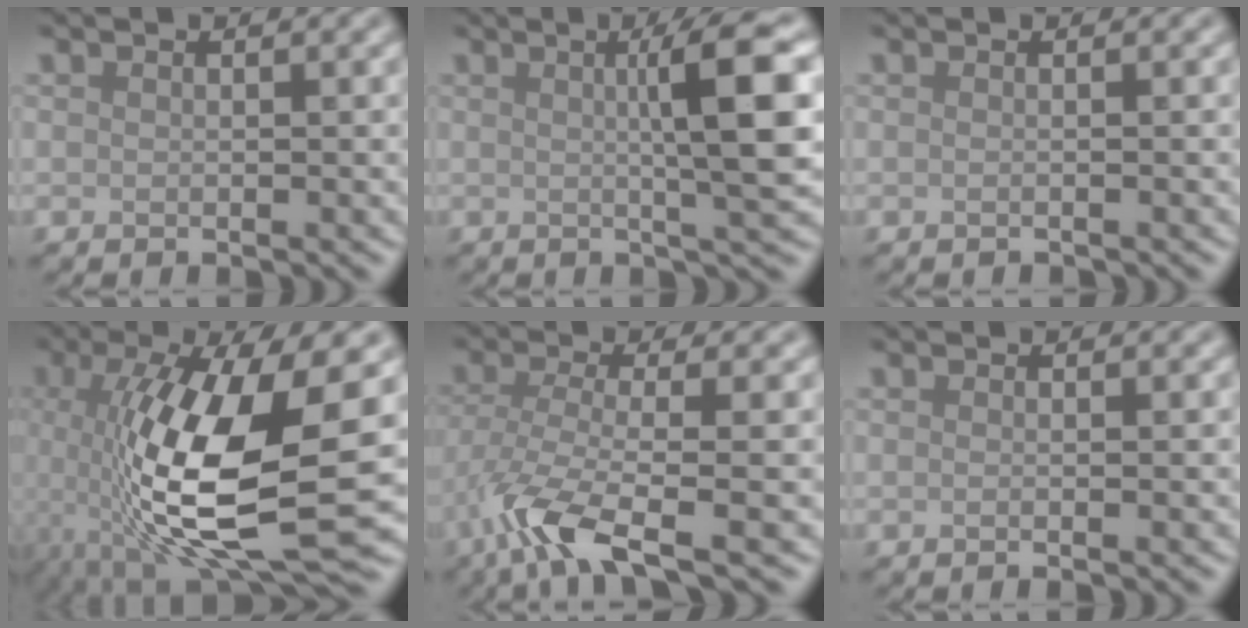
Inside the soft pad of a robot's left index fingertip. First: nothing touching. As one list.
[{"total": 6.7, "force": [0.9, 0.9, 6.5], "torque": [-0.089, 0.012, 0.014]}, {"total": 0.7, "force": [-0.6, 0.1, 0.2], "torque": [-0.001, -0.003, -0.014]}, {"total": 13.1, "force": [-1.7, 4.1, 12.3], "torque": [-0.233, -0.016, -0.033]}, {"total": 6.1, "force": [-3.3, 1.5, 4.9], "torque": [-0.102, -0.010, -0.074]}, {"total": 1.0, "force": [-0.1, 0.4, 0.9], "torque": [-0.009, -0.007, -0.008]}]